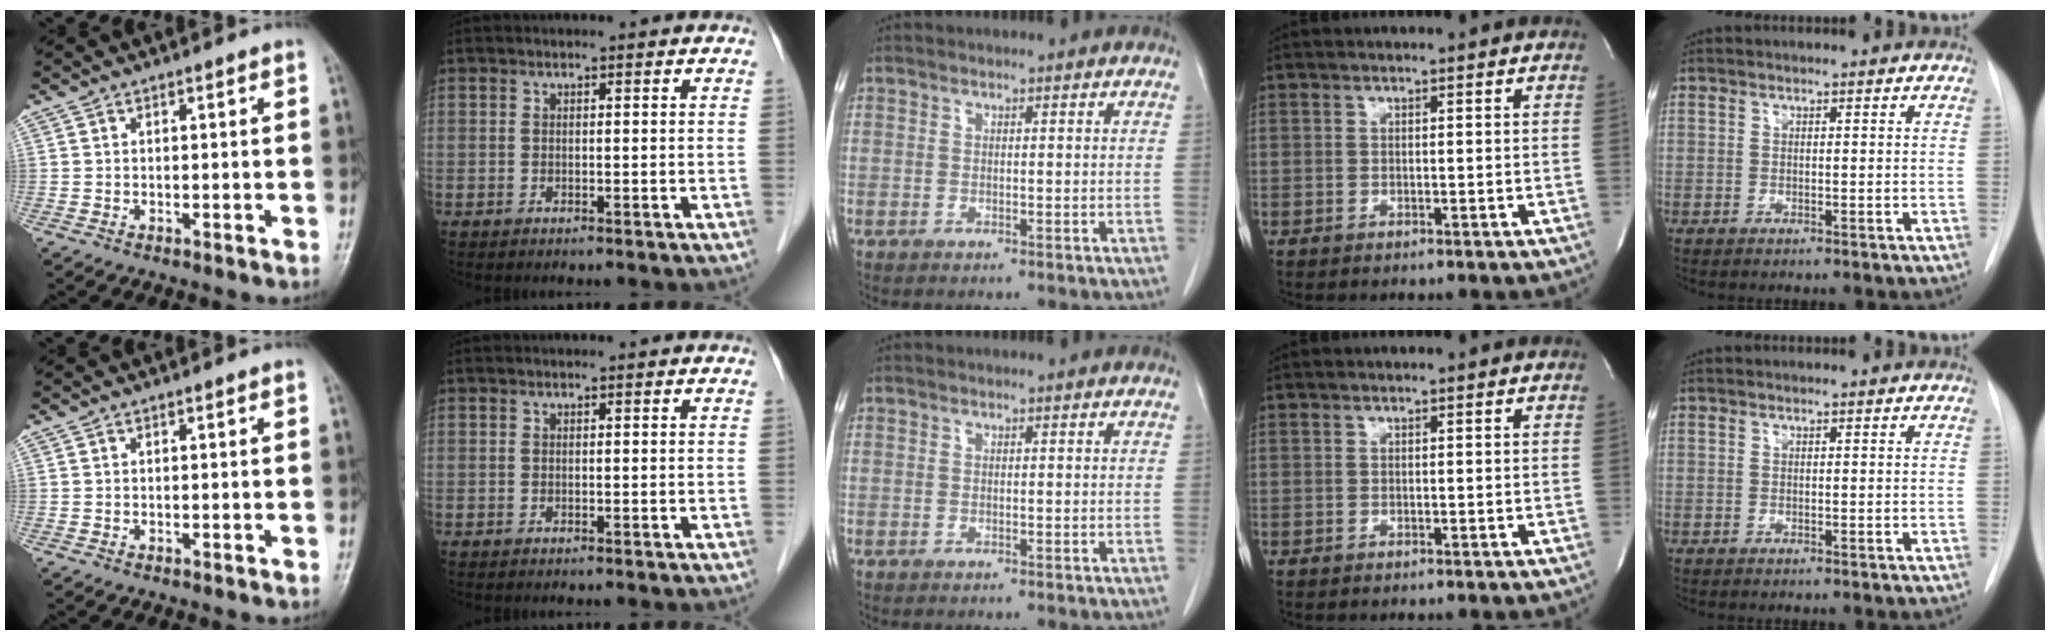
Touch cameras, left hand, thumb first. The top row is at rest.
{}